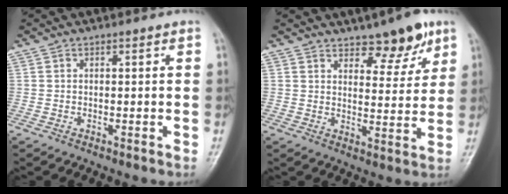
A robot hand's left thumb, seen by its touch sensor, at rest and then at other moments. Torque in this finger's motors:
{"motor_torque": [-0.40, 0.11, -0.21, -0.30, 0.01]}